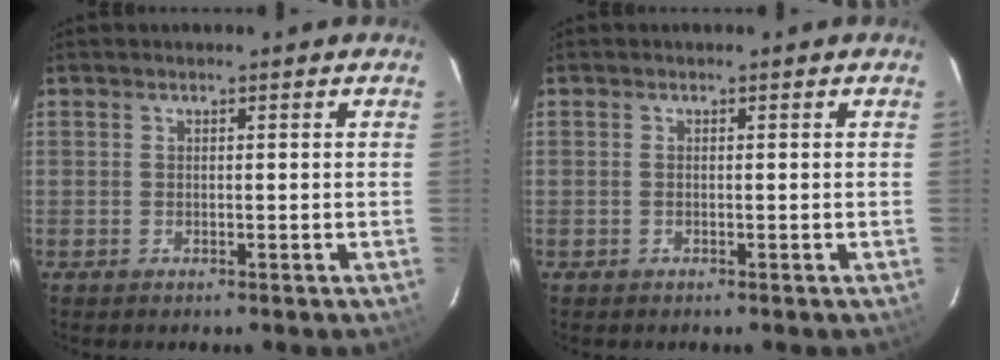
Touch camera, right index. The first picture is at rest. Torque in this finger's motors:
{"motor_torque": [-0.91, 0.68, 0.00, 0.01]}